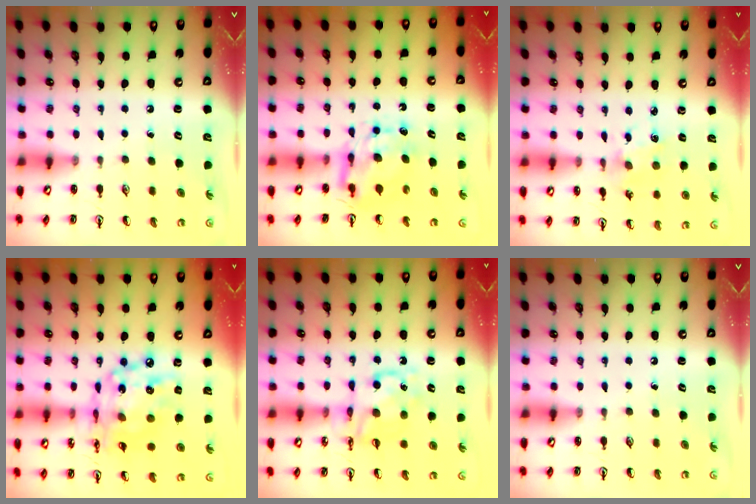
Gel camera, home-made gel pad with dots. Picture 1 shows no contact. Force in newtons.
{"total": 7.9, "press": 7.9, "slide": 0.7}
{"total": 2.0, "press": 2.0, "slide": 0.5}
{"total": 16.0, "press": 16.0, "slide": 1.4}
{"total": 9.9, "press": 9.8, "slide": 0.9}
{"total": 0.0}